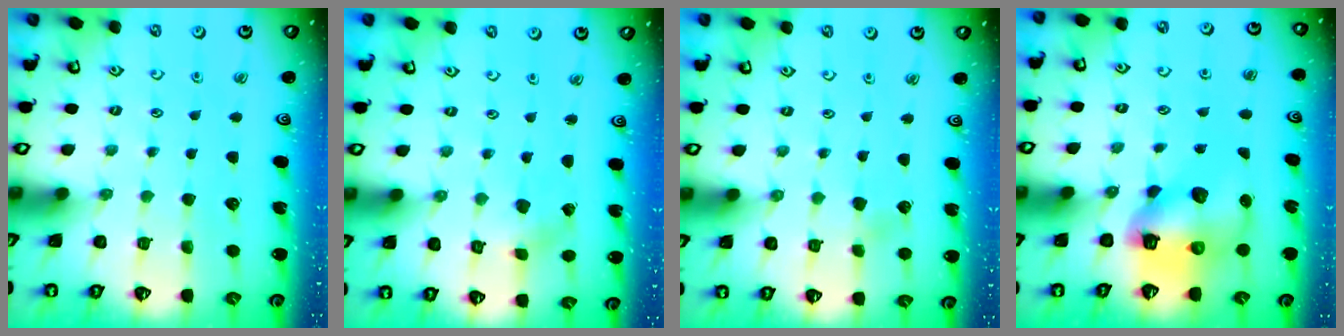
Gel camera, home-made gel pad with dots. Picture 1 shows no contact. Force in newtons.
{"total": 1.1, "press": 1.0, "slide": 0.1}
{"total": 1.4, "press": 1.4, "slide": 0.1}
{"total": 10.5, "press": 10.4, "slide": 1.2}